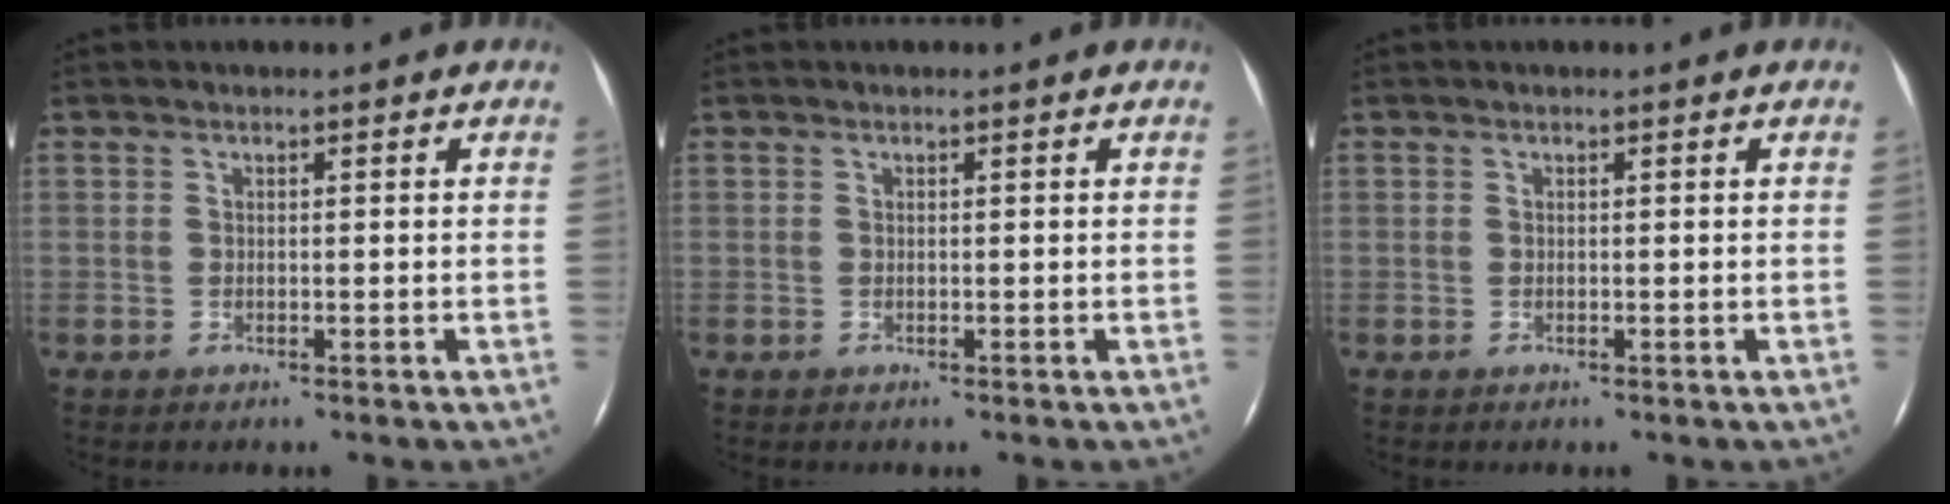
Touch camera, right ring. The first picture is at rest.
{"total": 0.0}
{"total": 0.0}